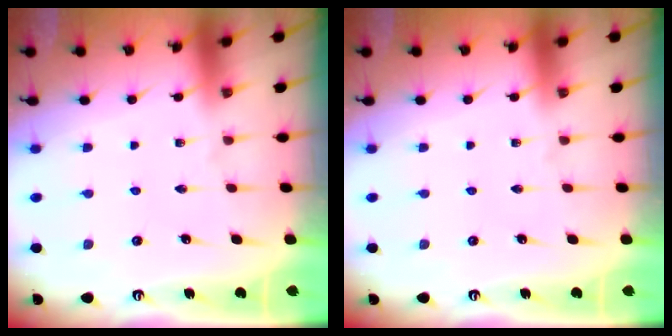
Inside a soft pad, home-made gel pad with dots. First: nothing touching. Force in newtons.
{"total": 0.0}